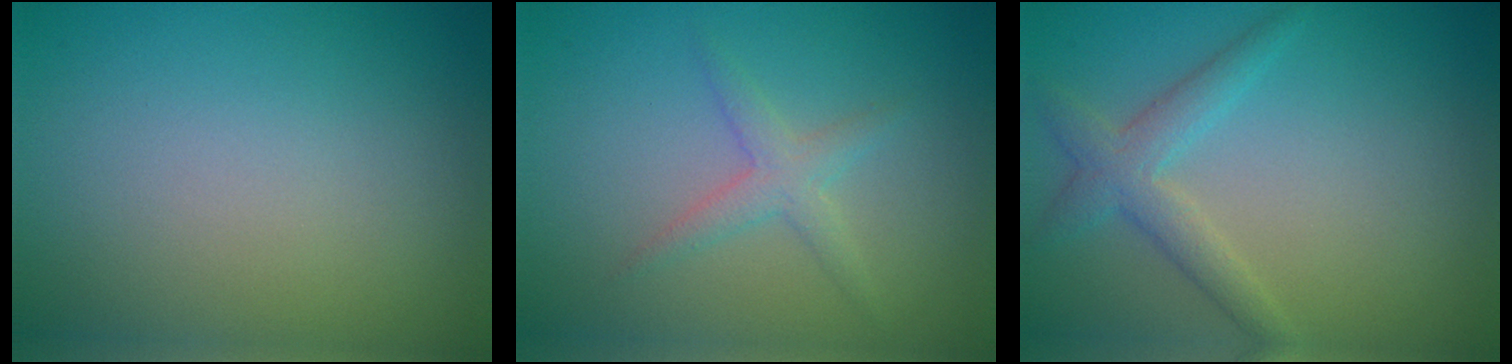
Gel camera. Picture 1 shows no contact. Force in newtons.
{"total": 2.0, "press": 2.0, "slide": 0.1}
{"total": 2.8, "press": 2.8, "slide": 0.1}